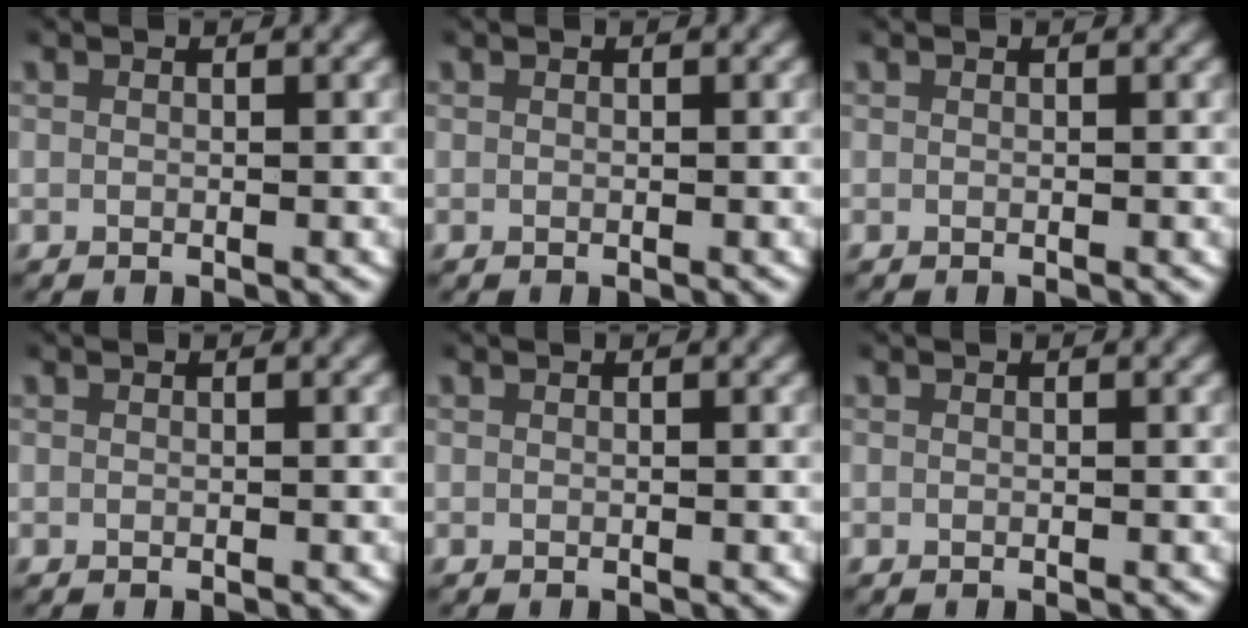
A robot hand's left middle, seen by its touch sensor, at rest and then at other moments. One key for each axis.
{"total": 0.0}
{"total": 0.0}
{"total": 0.0}
{"total": 0.0}
{"total": 0.0}